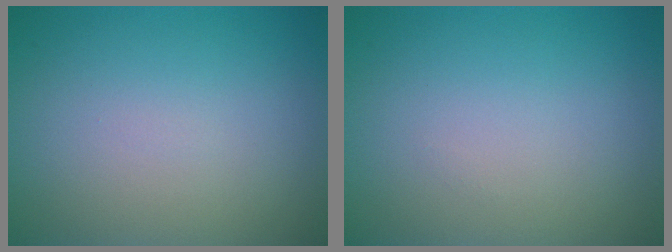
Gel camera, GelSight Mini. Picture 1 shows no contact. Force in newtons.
{"total": 0.0}